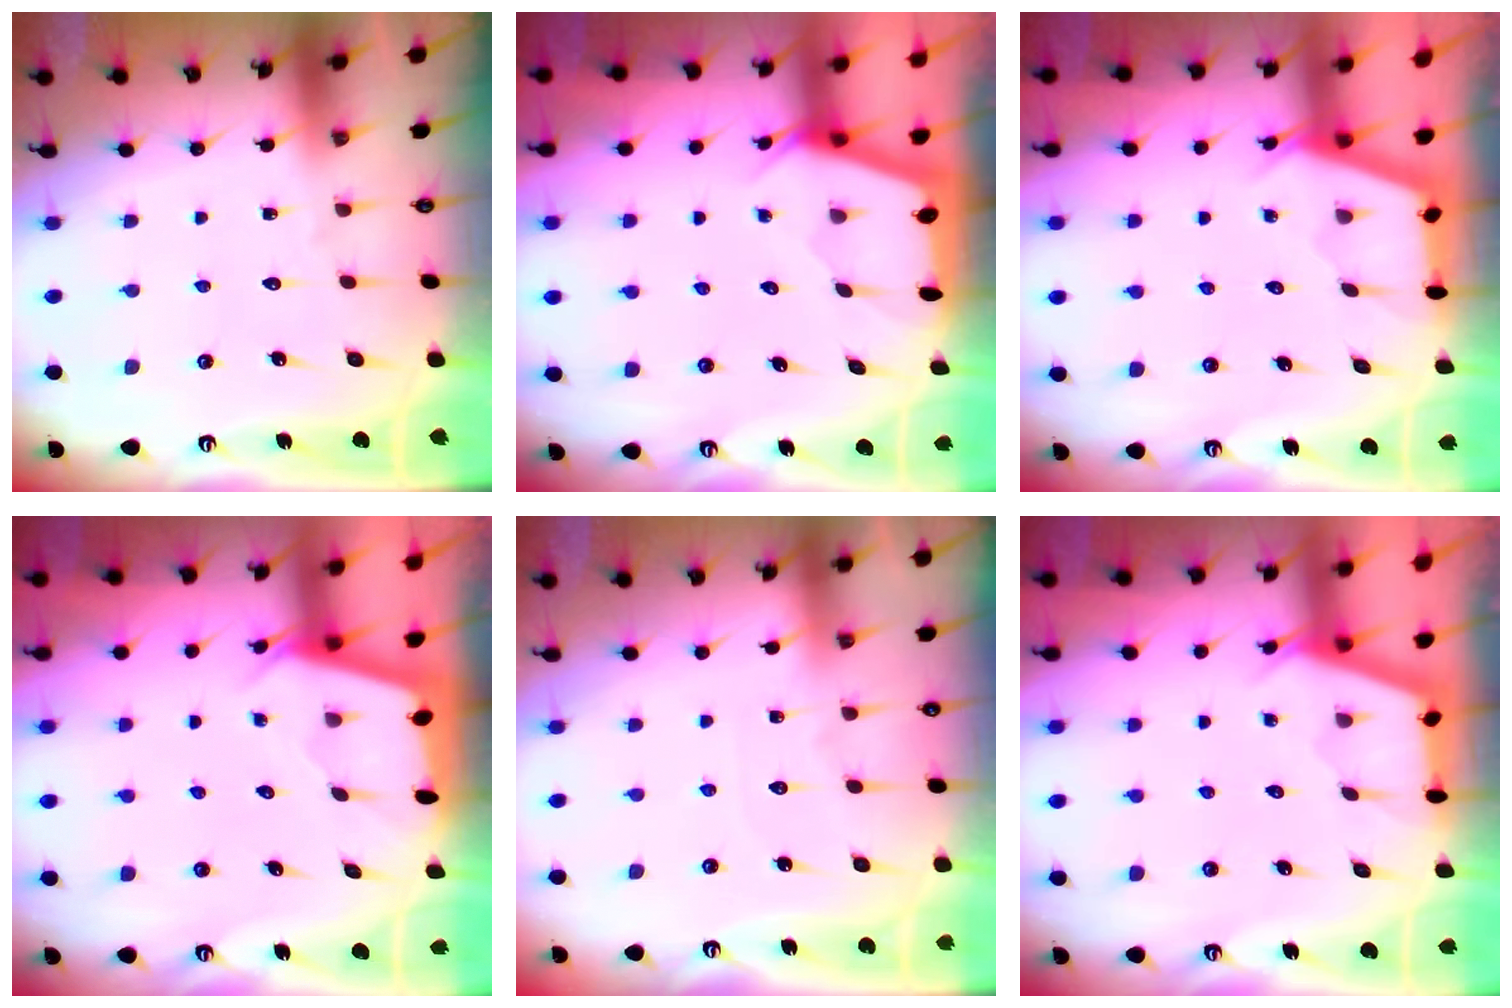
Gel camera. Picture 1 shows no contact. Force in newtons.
{"total": 3.6, "press": 3.6, "slide": 0.2}
{"total": 2.8, "press": 2.8, "slide": 0.4}
{"total": 2.0, "press": 2.0, "slide": 0.3}
{"total": 2.4, "press": 2.4, "slide": 0.4}
{"total": 2.8, "press": 2.8, "slide": 0.3}